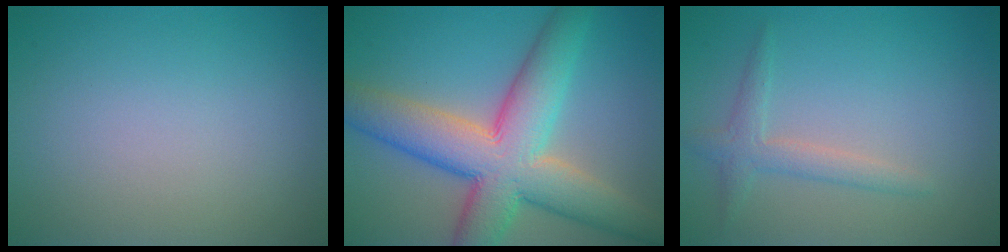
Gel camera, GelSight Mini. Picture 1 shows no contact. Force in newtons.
{"total": 10.6, "press": 10.5, "slide": 0.6}
{"total": 2.1, "press": 2.1, "slide": 0.1}